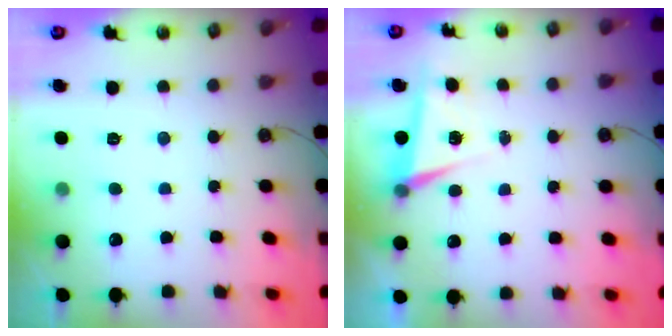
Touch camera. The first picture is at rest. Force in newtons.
{"total": 4.5, "press": 4.0, "slide": 2.1}